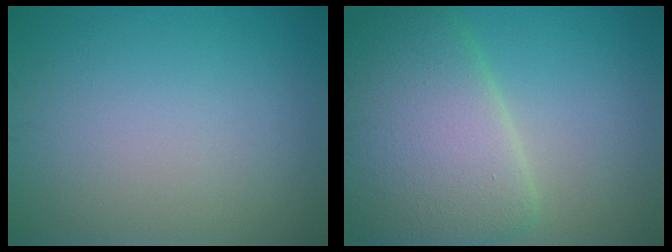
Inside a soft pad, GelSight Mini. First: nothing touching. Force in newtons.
{"total": 8.9, "press": 8.9, "slide": 0.2}